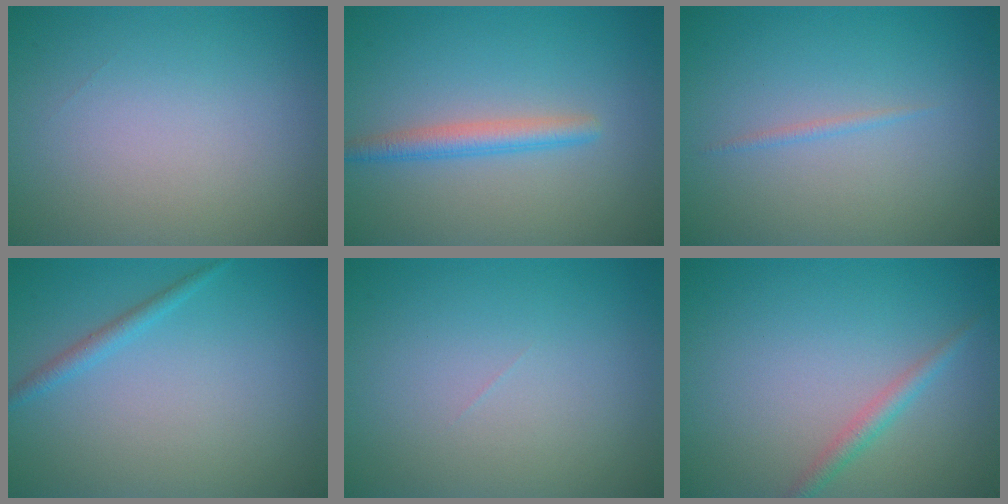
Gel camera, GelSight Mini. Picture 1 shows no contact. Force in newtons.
{"total": 2.4, "press": 2.4, "slide": 0.1}
{"total": 0.6, "press": 0.6, "slide": 0.0}
{"total": 1.3, "press": 1.3, "slide": 0.1}
{"total": 0.0}
{"total": 1.6, "press": 1.6, "slide": 0.0}